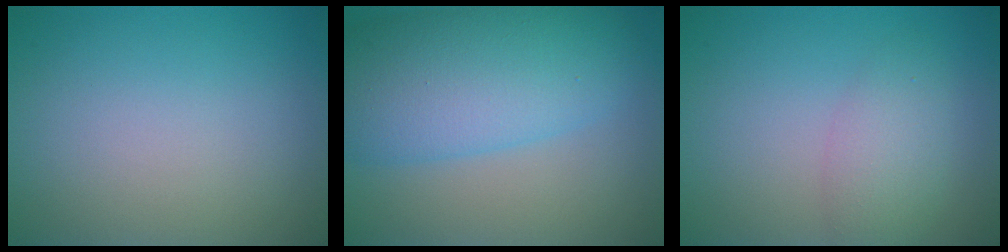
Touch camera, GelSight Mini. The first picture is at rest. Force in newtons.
{"total": 9.2, "press": 9.2, "slide": 0.2}
{"total": 3.0, "press": 3.0, "slide": 0.0}